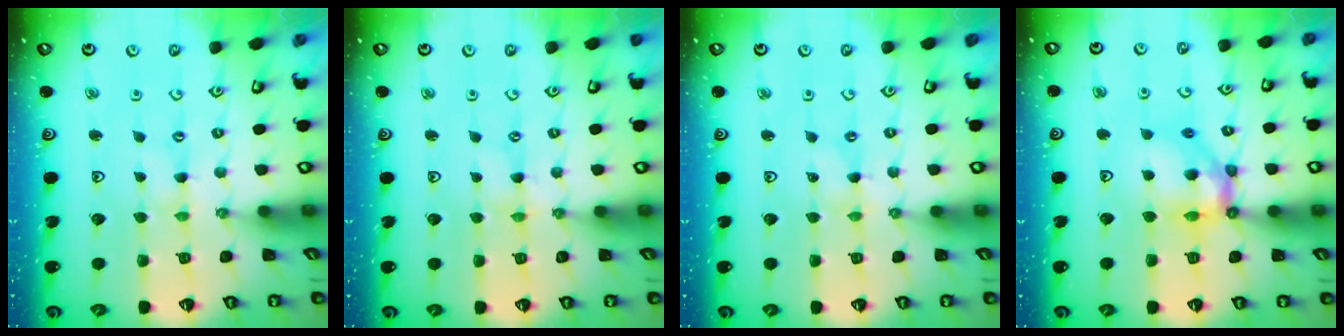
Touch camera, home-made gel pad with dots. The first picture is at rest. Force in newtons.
{"total": 0.0}
{"total": 0.0}
{"total": 11.8, "press": 11.7, "slide": 1.2}